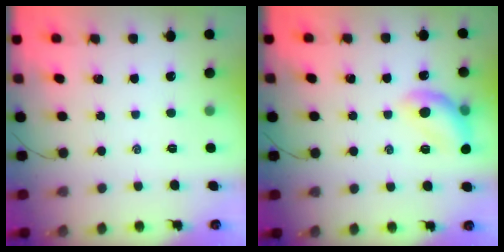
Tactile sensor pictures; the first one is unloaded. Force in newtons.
{"total": 12.6, "press": 12.6, "slide": 0.9}